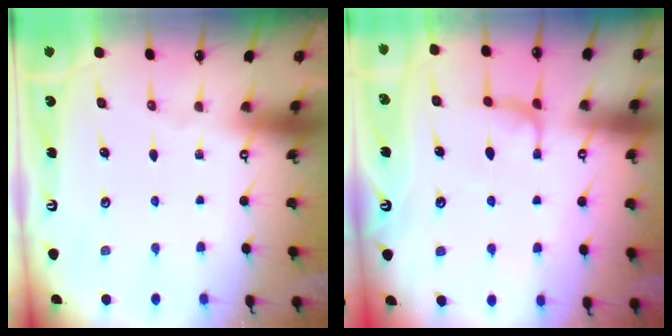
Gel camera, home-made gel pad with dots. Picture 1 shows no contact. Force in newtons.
{"total": 0.9, "press": 0.8, "slide": 0.5}